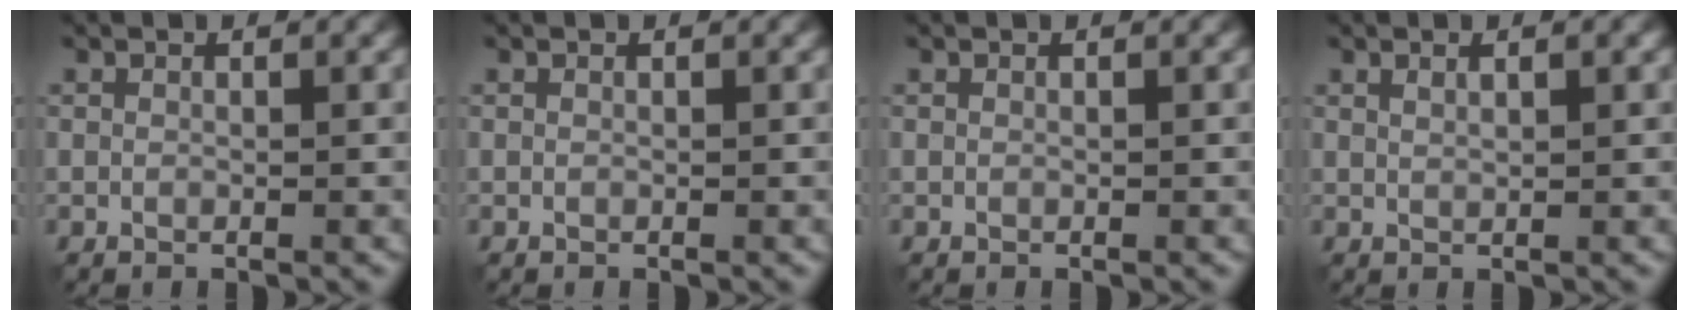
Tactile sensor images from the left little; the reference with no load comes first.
{"total": 0.0}
{"total": 0.0}
{"total": 0.9, "force": [0.5, 0.2, 0.7], "torque": [-0.013, -0.002, 0.009]}